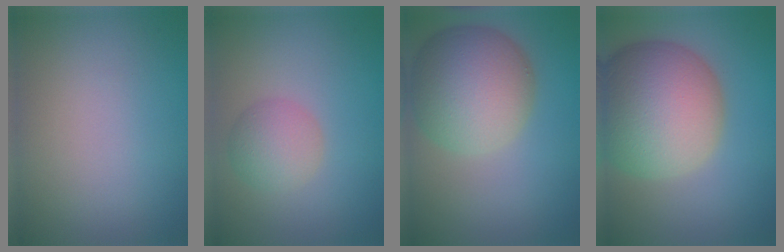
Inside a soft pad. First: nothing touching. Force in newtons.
{"total": 3.0, "press": 3.0, "slide": 0.0}
{"total": 9.5, "press": 9.4, "slide": 0.7}
{"total": 13.3, "press": 13.2, "slide": 0.8}